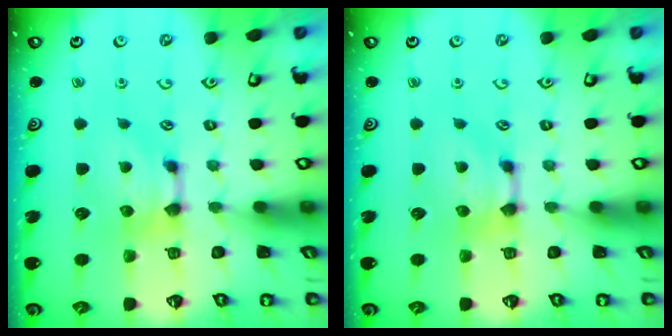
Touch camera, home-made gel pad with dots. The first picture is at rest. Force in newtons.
{"total": 0.0}